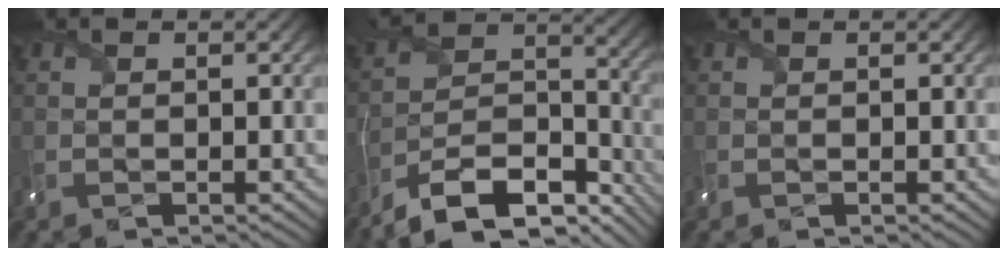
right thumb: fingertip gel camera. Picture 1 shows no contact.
{"total": 13.7, "force": [-12.0, 3.6, 5.5], "torque": [-0.094, -0.004, -0.209]}
{"total": 0.0}